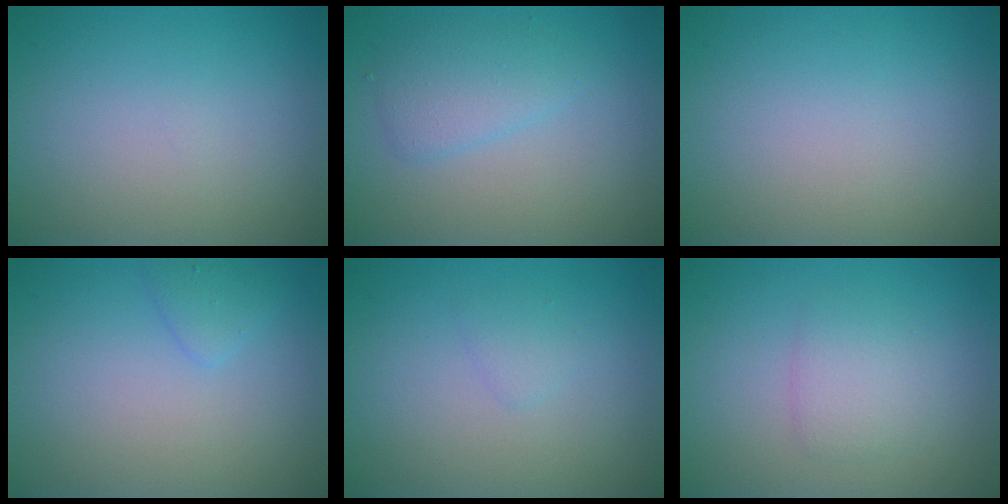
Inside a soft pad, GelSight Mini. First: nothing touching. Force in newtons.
{"total": 2.6, "press": 2.6, "slide": 0.0}
{"total": 0.0}
{"total": 1.3, "press": 1.3, "slide": 0.0}
{"total": 0.8, "press": 0.8, "slide": 0.1}
{"total": 2.0, "press": 2.0, "slide": 0.1}